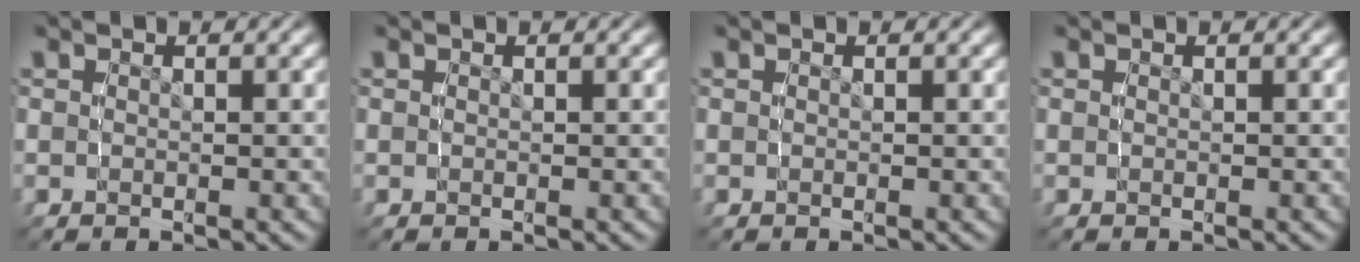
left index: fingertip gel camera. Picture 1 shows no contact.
{"total": 0.0}
{"total": 0.0}
{"total": 0.0}